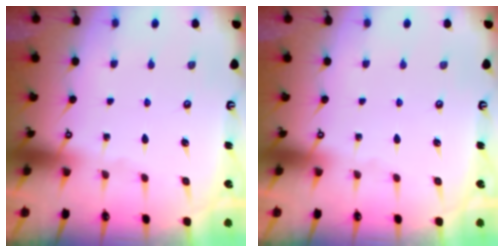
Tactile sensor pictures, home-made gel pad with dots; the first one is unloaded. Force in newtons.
{"total": 0.0}